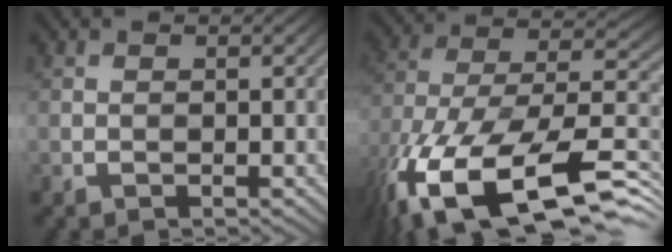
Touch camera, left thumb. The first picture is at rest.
{"total": 20.1, "force": [-11.2, 9.6, 13.7], "torque": [-0.296, -0.038, -0.172]}